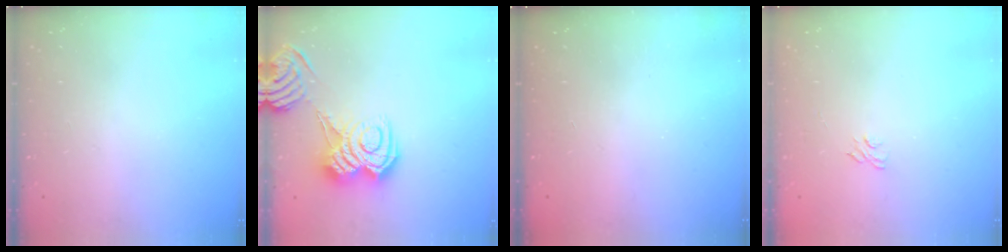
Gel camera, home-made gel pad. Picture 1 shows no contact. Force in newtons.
{"total": 9.6, "press": 9.5, "slide": 1.1}
{"total": 2.3, "press": 2.2, "slide": 0.7}
{"total": 4.2, "press": 4.0, "slide": 1.1}